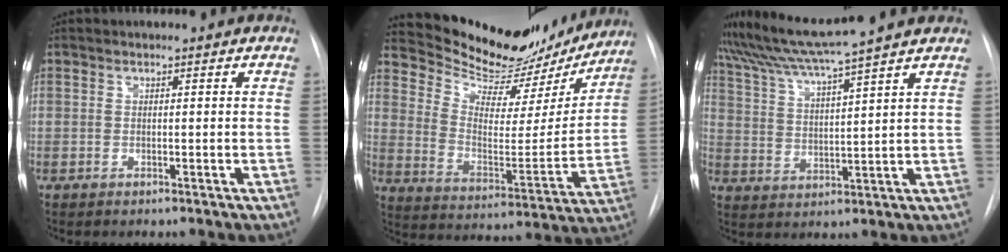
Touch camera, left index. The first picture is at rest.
{"total": 21.8, "force": [20.1, 5.7, 6.0], "torque": [-0.090, -0.026, 0.287]}
{"total": 10.4, "force": [9.4, -1.6, 4.3], "torque": [-0.082, 0.017, 0.168]}